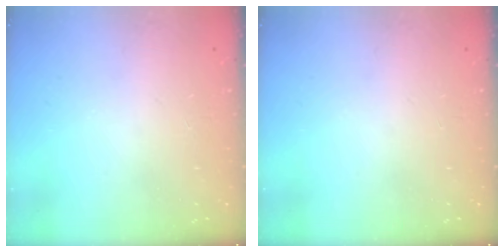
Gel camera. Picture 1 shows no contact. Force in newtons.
{"total": 0.0}